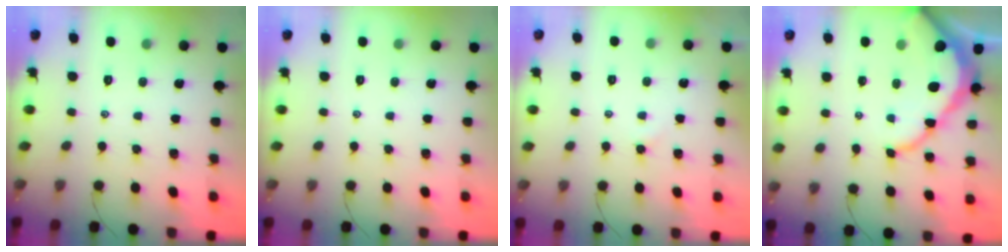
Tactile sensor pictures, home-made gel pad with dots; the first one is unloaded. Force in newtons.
{"total": 0.0}
{"total": 1.3, "press": 1.3, "slide": 0.3}
{"total": 10.5, "press": 10.4, "slide": 1.1}